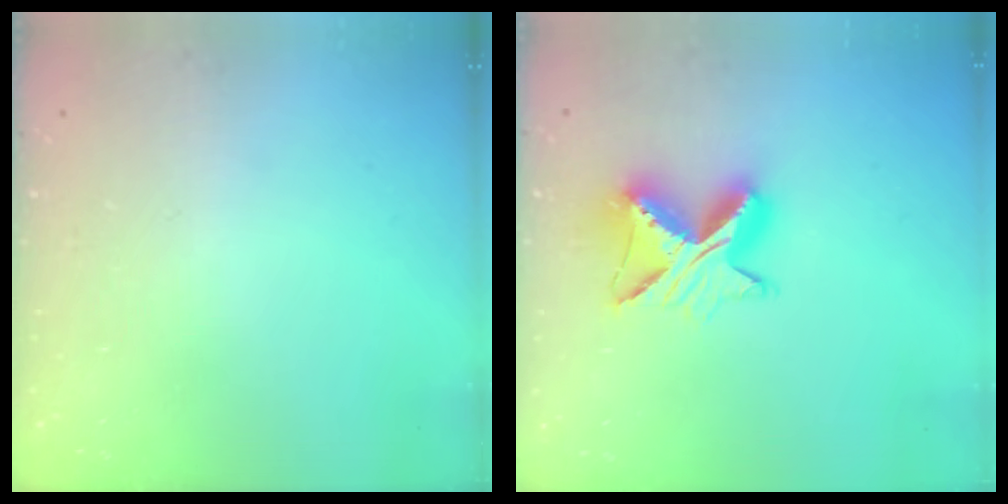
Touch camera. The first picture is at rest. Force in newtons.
{"total": 9.8, "press": 9.8, "slide": 1.0}